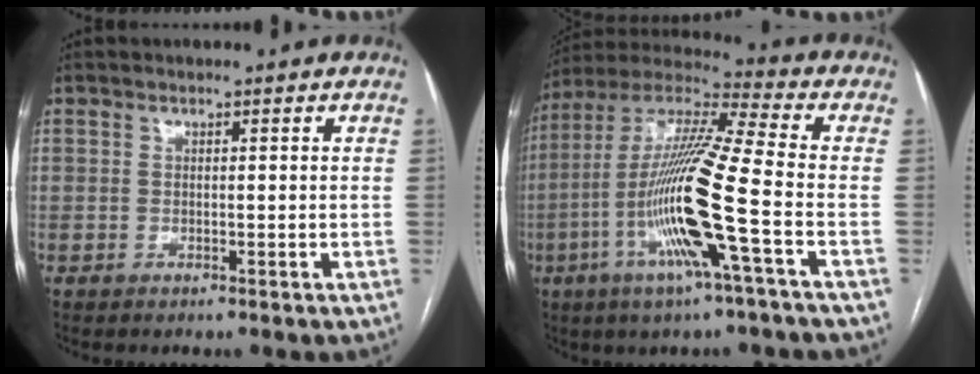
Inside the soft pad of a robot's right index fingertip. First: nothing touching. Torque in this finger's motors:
{"motor_torque": [2.14, 0.00, 1.05, 0.21]}